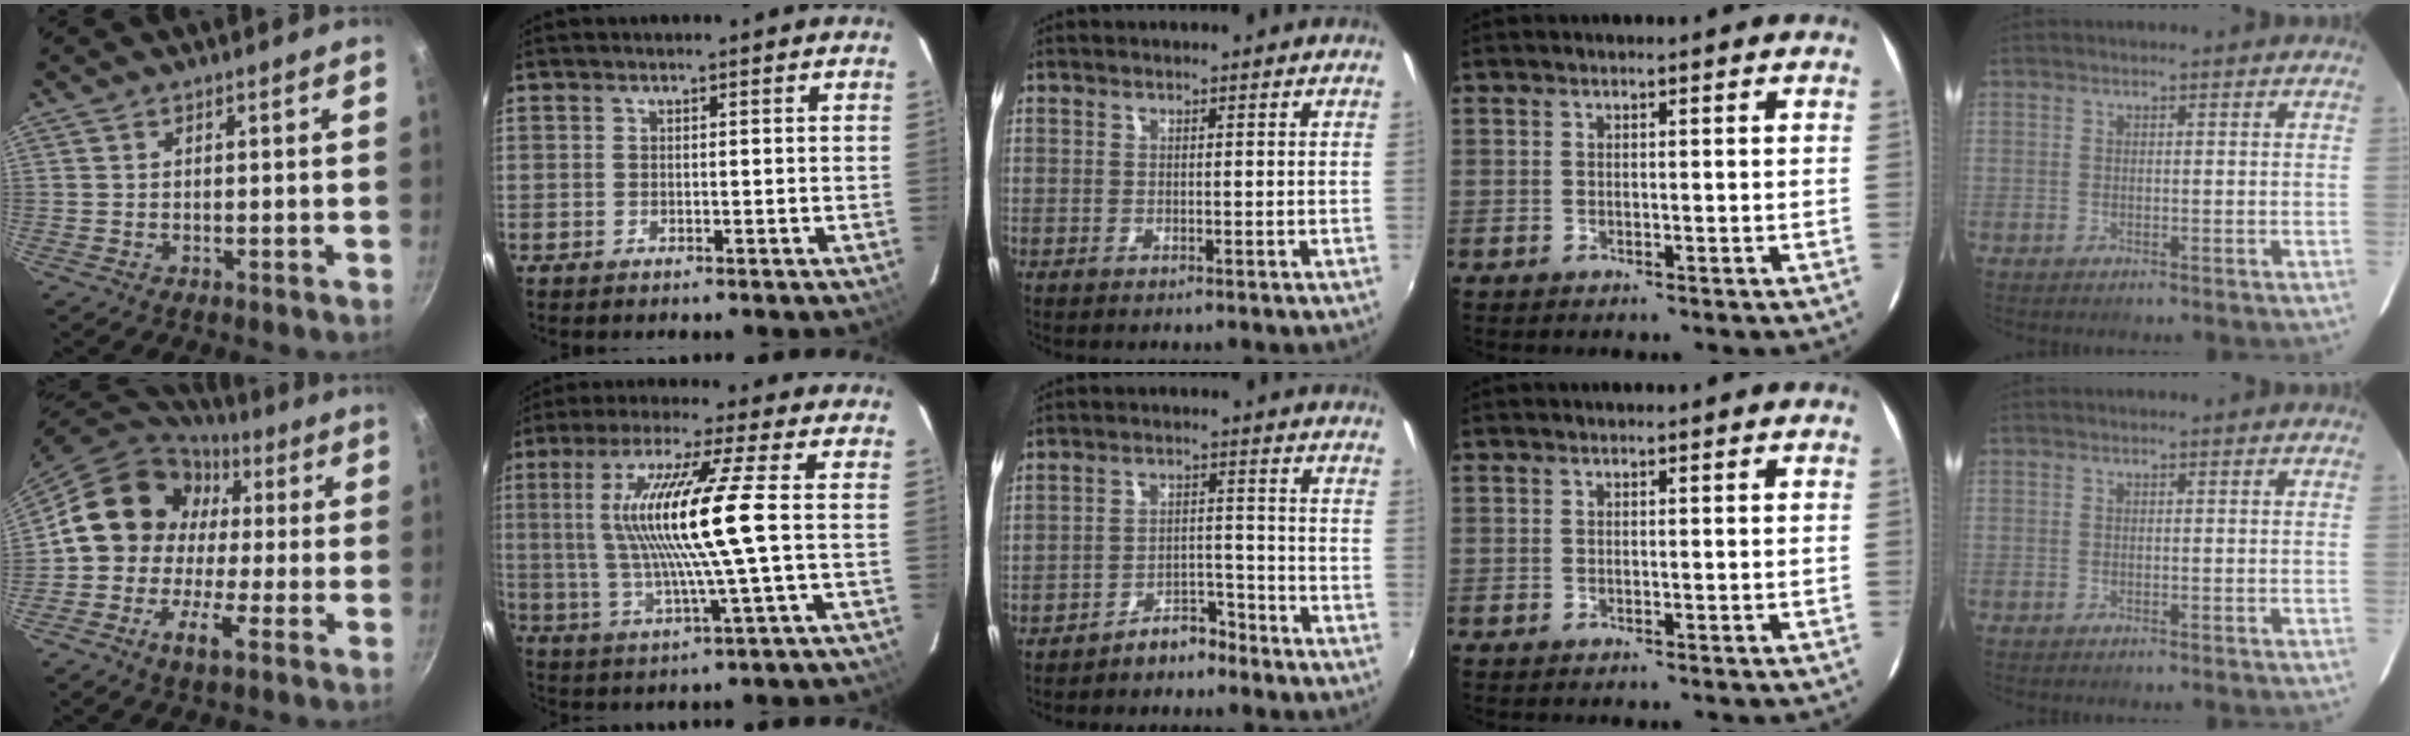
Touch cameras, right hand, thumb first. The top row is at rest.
{"thumb": {"total": 16.3, "force": [0.8, 13.0, 9.9], "torque": [-0.150, 0.042, -0.005]}, "index": {"total": 15.0, "force": [1.3, -0.3, 15.0], "torque": [-0.284, -0.002, 0.030]}, "middle": {"total": 5.2, "force": [-4.6, 1.9, 1.5], "torque": [-0.035, 0.019, -0.065]}}